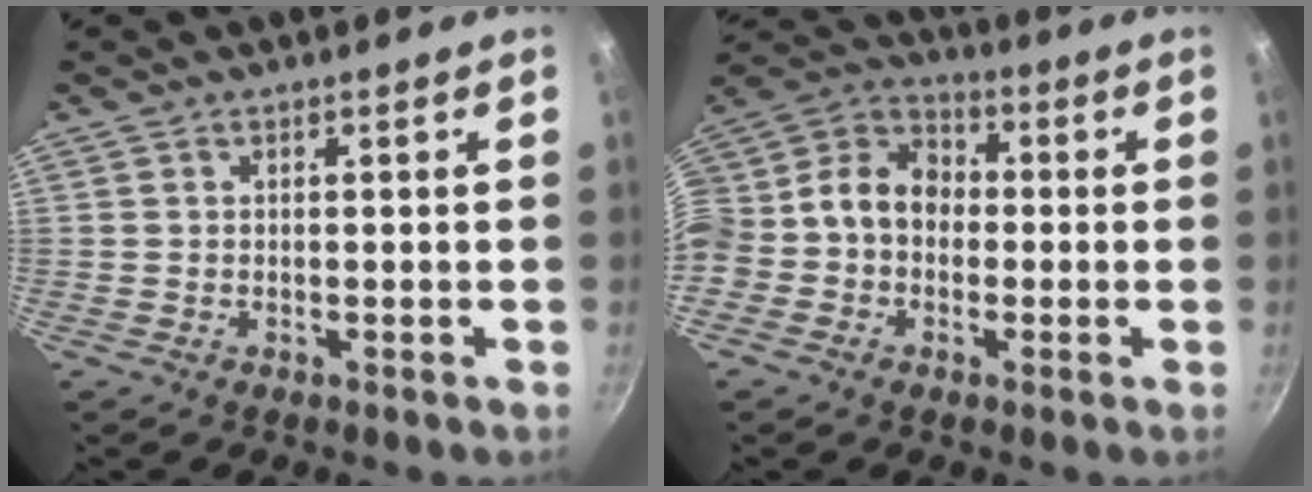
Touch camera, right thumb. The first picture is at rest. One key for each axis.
{"total": 14.9, "fx": -0.8, "fy": 12.5, "fz": 8.0, "tx": -0.126, "ty": 0.050, "tz": -0.038}